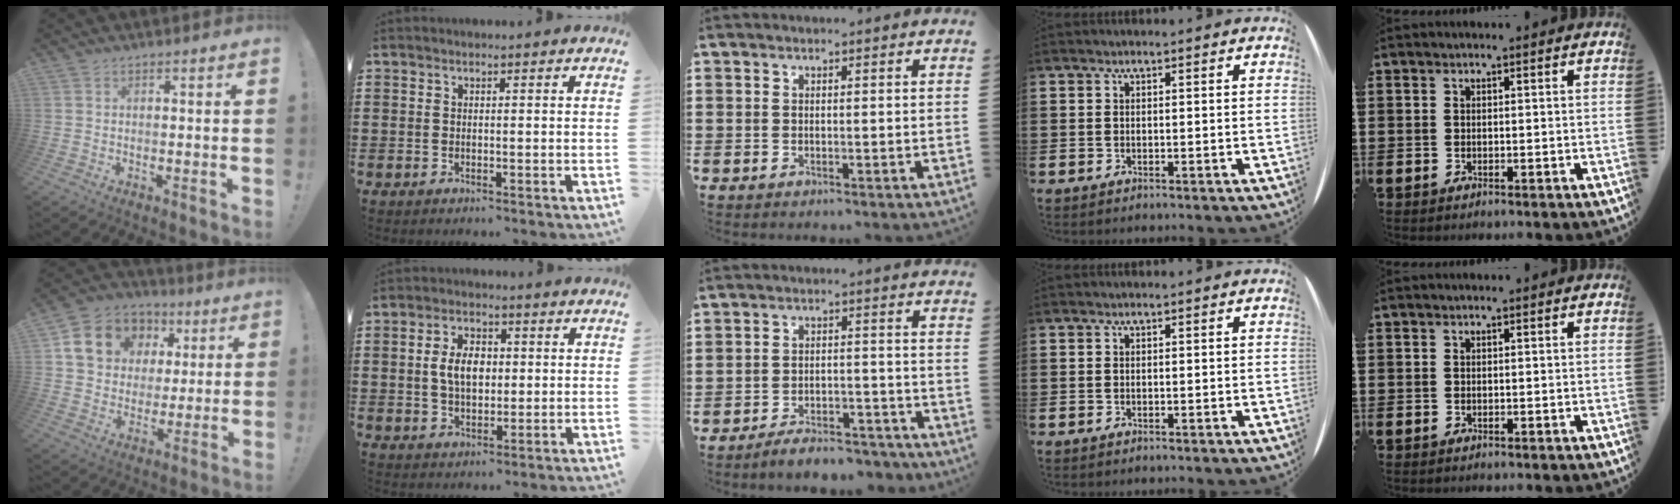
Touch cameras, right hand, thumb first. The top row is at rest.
{"thumb": {"total": 14.6, "force": [5.2, 12.2, 6.1], "torque": [-0.081, -0.015, 0.113]}, "index": {"total": 5.6, "force": [0.3, 3.4, 4.5], "torque": [-0.094, 0.006, -0.001]}, "middle": {"total": 4.8, "force": [-4.7, 0.5, 1.1], "torque": [-0.025, 0.002, -0.094]}}